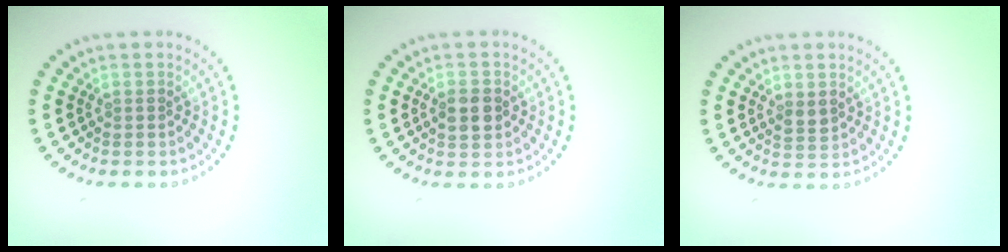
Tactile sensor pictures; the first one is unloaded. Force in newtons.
{"total": 2.8, "press": 2.8, "slide": 0.1}
{"total": 1.2, "press": 1.2, "slide": 0.3}